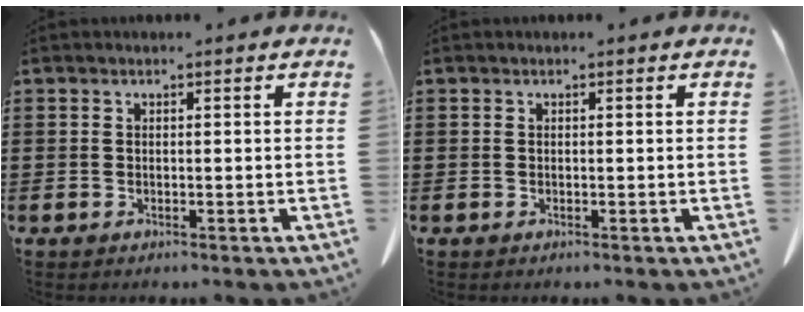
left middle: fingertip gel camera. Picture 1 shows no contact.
{"total": 0.0}